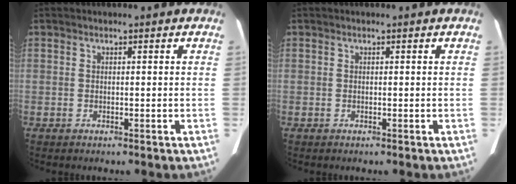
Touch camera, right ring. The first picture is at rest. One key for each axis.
{"total": 0.0}